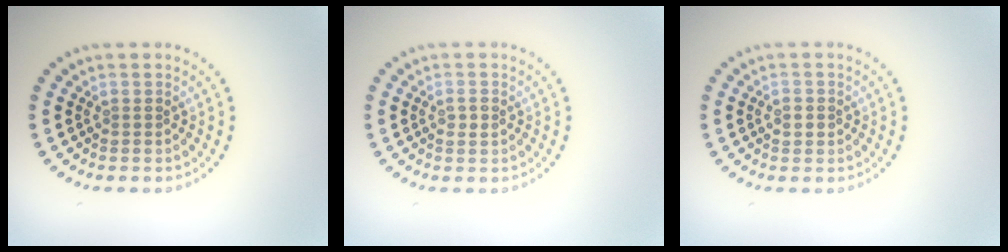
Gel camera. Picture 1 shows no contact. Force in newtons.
{"total": 1.2, "press": 1.1, "slide": 0.1}
{"total": 1.0, "press": 0.9, "slide": 0.2}